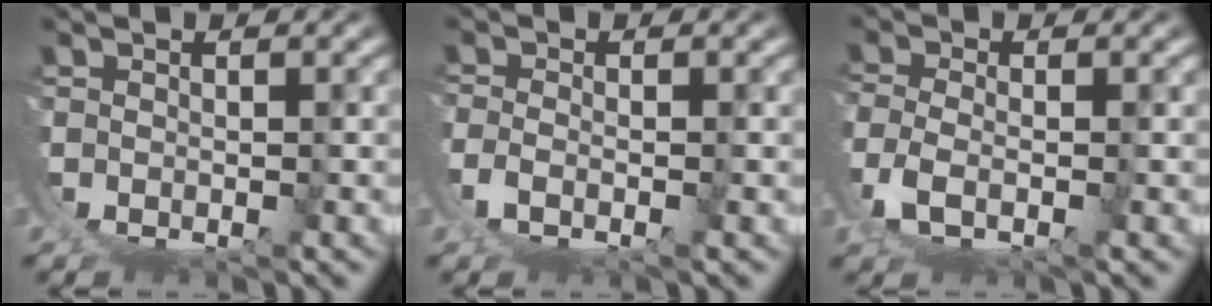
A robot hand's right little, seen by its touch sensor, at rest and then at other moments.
{"total": 2.1, "force": [0.3, 1.1, 1.8], "torque": [-0.057, -0.014, 0.012]}
{"total": 3.8, "force": [1.1, 2.2, 3.0], "torque": [-0.094, -0.023, 0.030]}